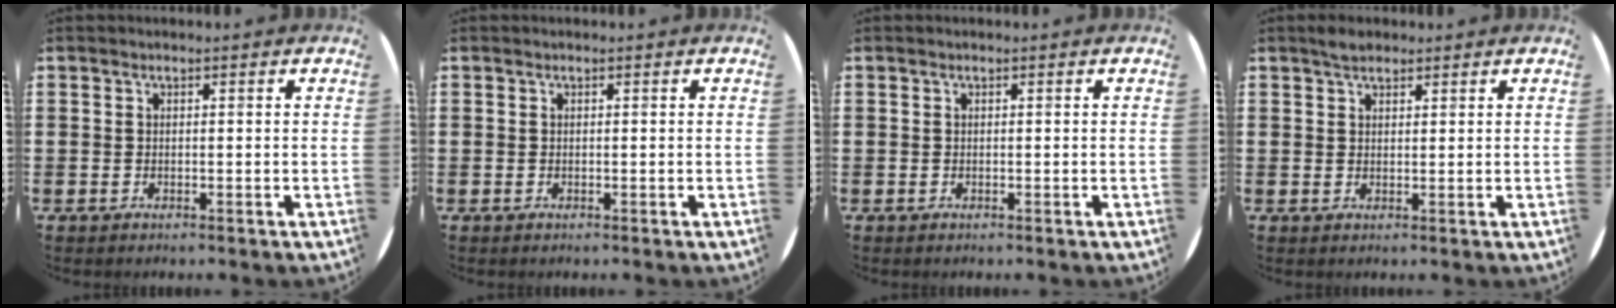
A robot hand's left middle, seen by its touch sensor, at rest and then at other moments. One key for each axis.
{"total": 0.0}
{"total": 0.0}
{"total": 1.8, "fx": 1.6, "fy": 0.6, "fz": 0.6, "tx": -0.005, "ty": 0.002, "tz": 0.028}